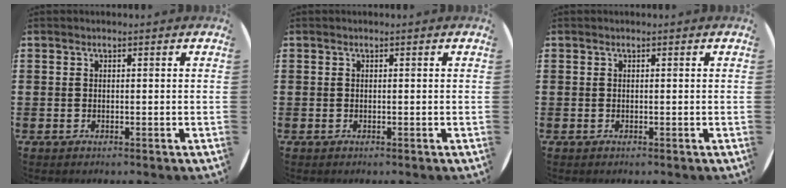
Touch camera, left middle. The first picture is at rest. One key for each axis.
{"total": 0.0}
{"total": 0.0}